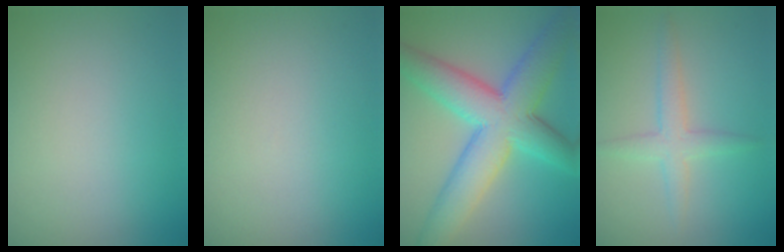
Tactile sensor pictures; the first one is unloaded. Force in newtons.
{"total": 0.0}
{"total": 9.9, "press": 9.9, "slide": 0.2}
{"total": 2.6, "press": 2.6, "slide": 0.1}